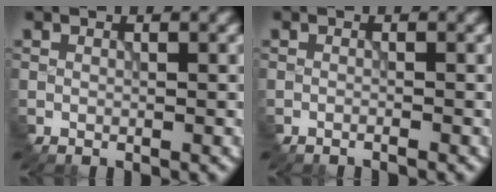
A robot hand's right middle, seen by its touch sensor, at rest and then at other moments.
{"total": 0.8, "force": [-0.6, 0.2, 0.5], "torque": [-0.001, -0.002, -0.016]}